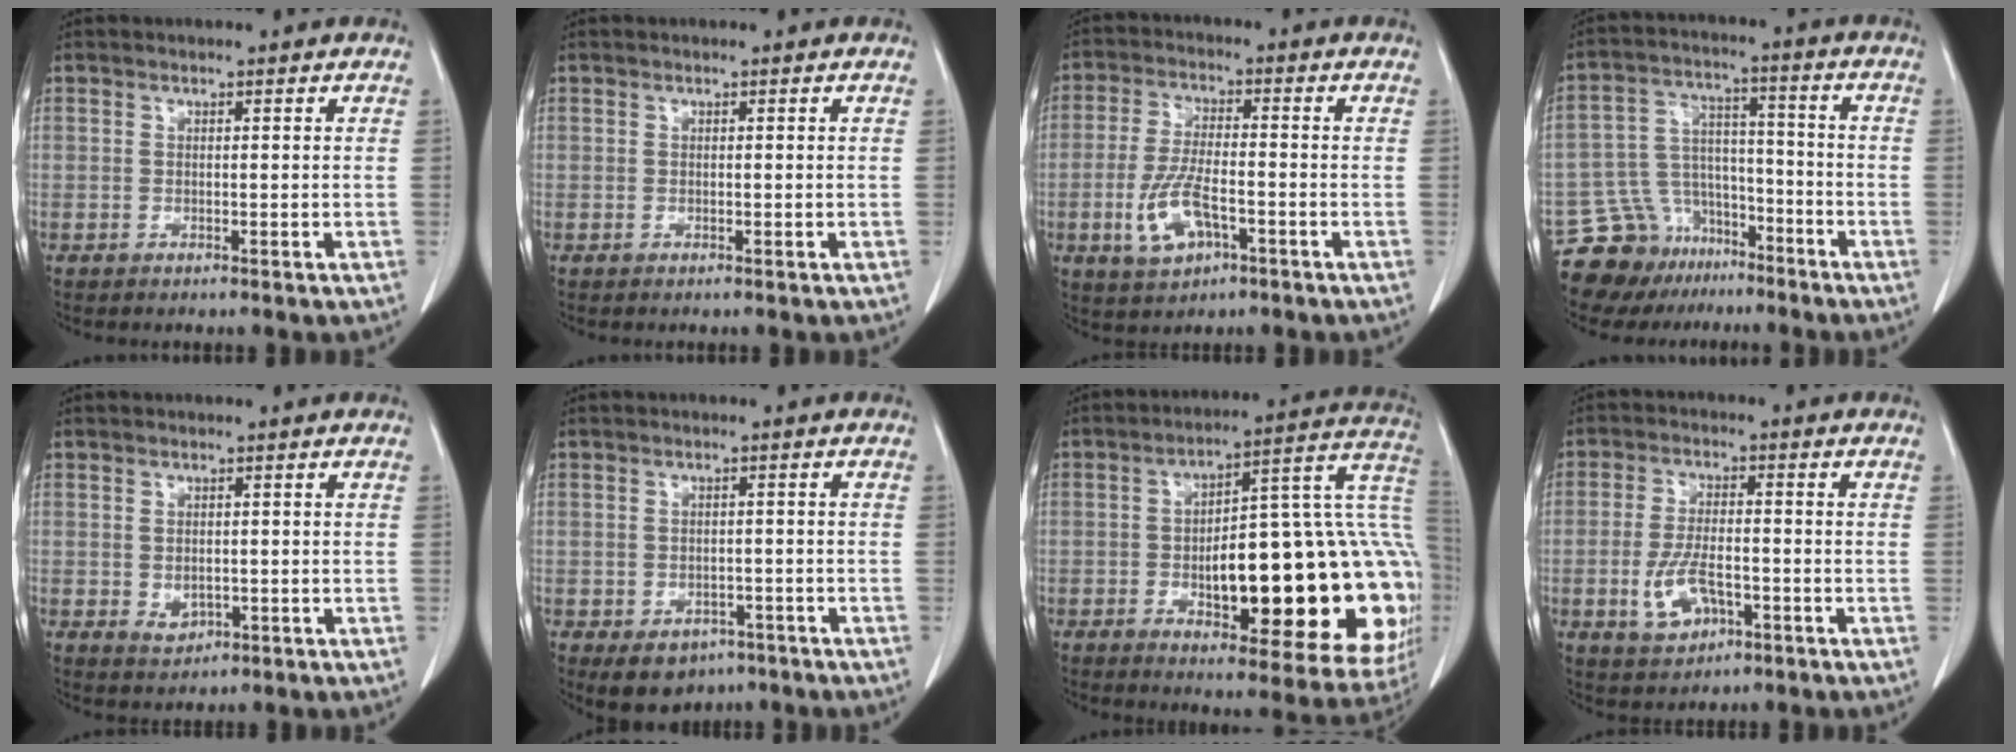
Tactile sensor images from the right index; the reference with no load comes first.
{"total": 0.0}
{"total": 8.0, "force": [-3.0, 3.0, 6.8], "torque": [-0.147, -0.003, -0.050]}
{"total": 12.0, "force": [-9.3, 7.3, 2.2], "torque": [-0.044, 0.054, -0.152]}
{"total": 2.3, "force": [-0.4, 1.7, 1.5], "torque": [-0.026, -0.003, 0.004]}
{"total": 5.7, "force": [-3.4, 4.0, 2.2], "torque": [-0.029, 0.005, -0.037]}
{"total": 31.1, "force": [-3.3, 8.3, 29.8], "torque": [-0.312, 0.036, -0.034]}
{"total": 6.6, "force": [-2.5, 3.2, 5.3], "torque": [-0.108, 0.000, -0.039]}